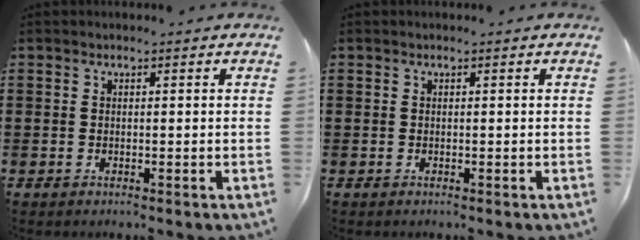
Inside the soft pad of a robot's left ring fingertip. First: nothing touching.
{"total": 0.0}